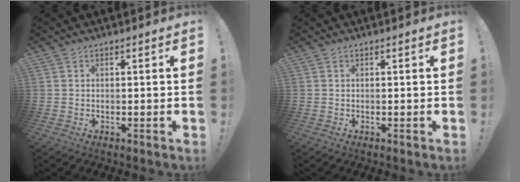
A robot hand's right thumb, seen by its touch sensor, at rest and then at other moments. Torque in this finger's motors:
{"motor_torque": [-0.05, 0.01, -0.11, 0.14, 0.00]}